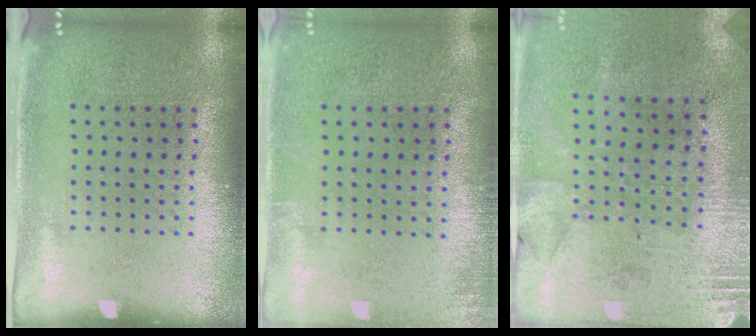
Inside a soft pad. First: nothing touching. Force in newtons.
{"total": 0.8, "press": 0.8, "slide": 0.1}
{"total": 2.7, "press": 2.3, "slide": 1.5}